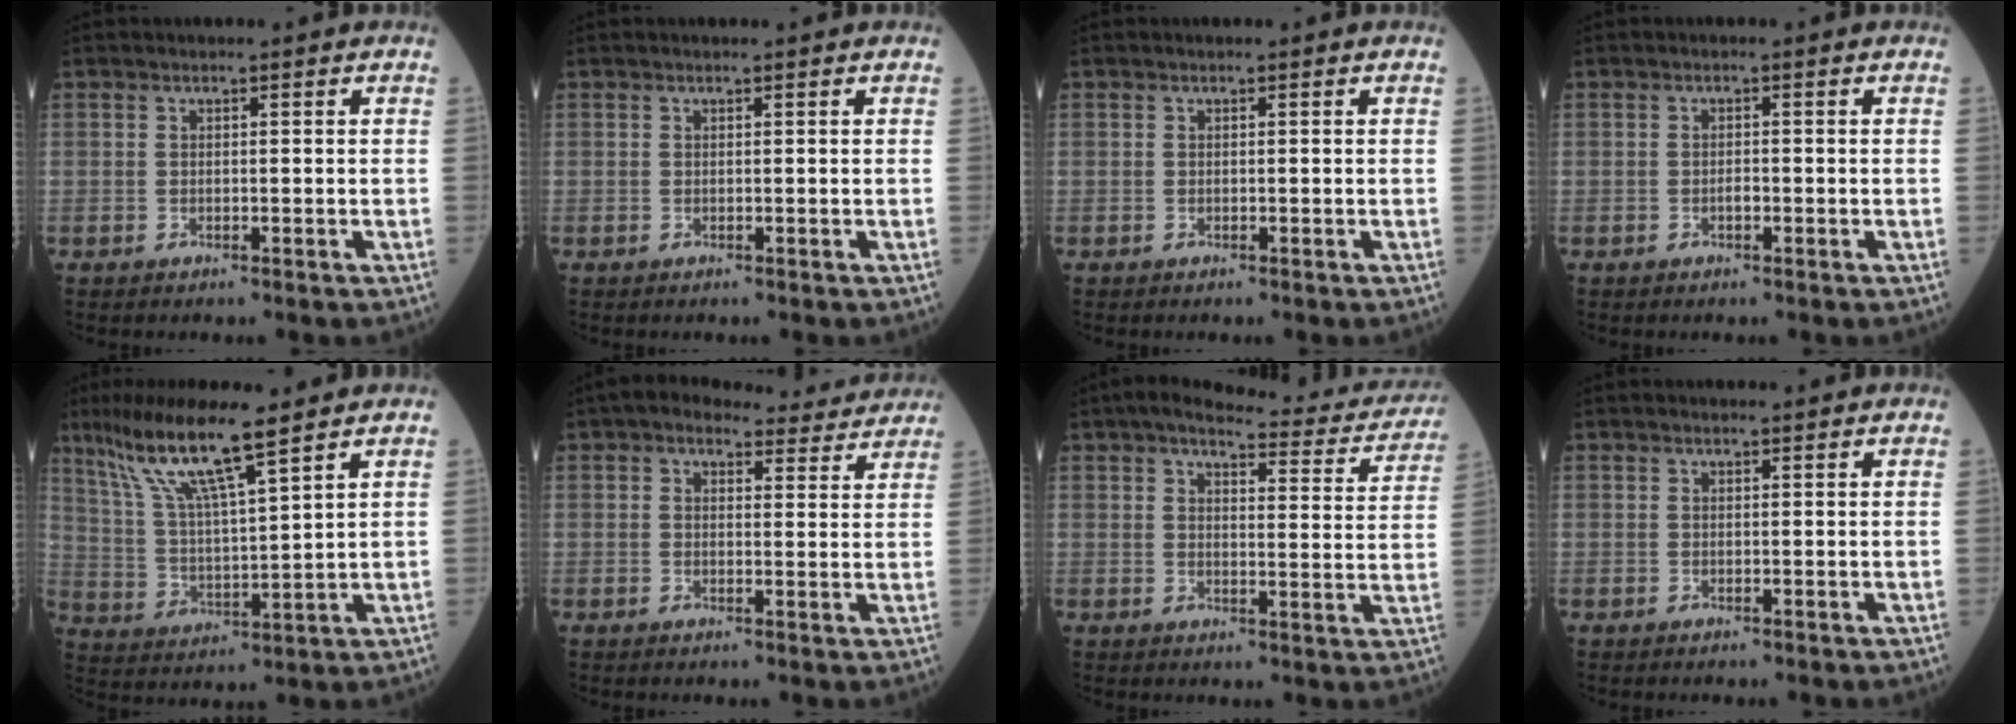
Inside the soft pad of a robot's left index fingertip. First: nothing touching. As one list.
[{"total": 0.0}, {"total": 0.0}, {"total": 0.9, "force": [-0.4, 0.3, 0.7], "torque": [-0.013, 0.002, -0.008]}, {"total": 12.3, "force": [8.9, 0.2, 8.6], "torque": [-0.172, 0.006, 0.170]}, {"total": 9.9, "force": [8.9, 3.3, 2.7], "torque": [-0.019, 0.024, 0.096]}, {"total": 16.0, "force": [14.4, 3.5, 6.1], "torque": [-0.061, -0.010, 0.157]}, {"total": 0.7, "force": [0.7, 0.0, 0.1], "torque": [-0.009, 0.001, 0.010]}]